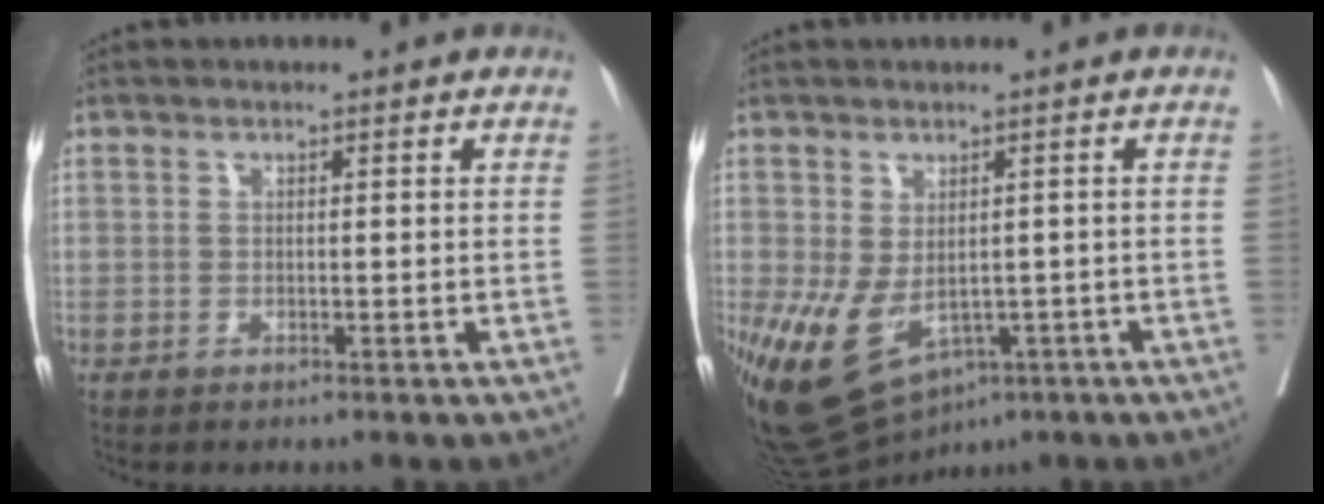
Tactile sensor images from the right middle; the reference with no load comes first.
{"total": 12.2, "force": [-4.8, 7.4, 8.4], "torque": [-0.157, -0.018, -0.057]}